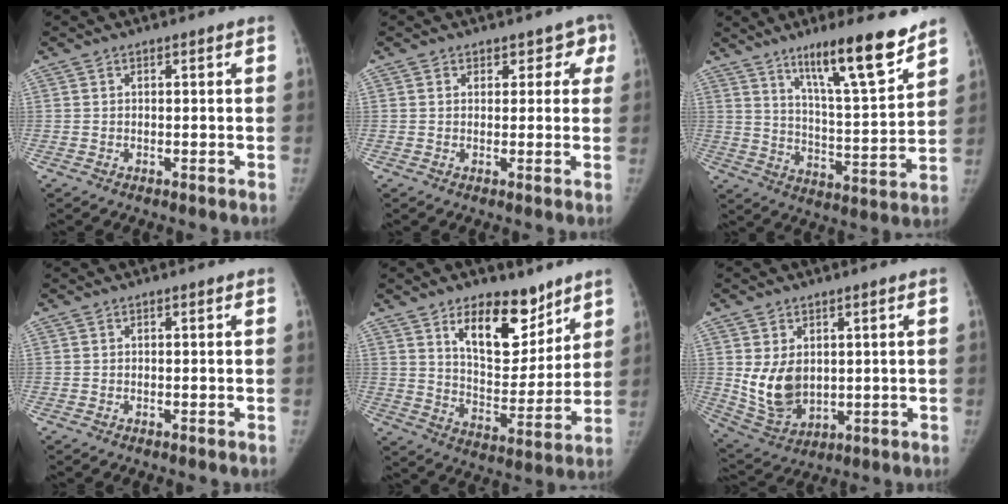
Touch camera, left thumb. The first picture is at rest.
{"total": 3.9, "force": [2.1, 3.0, 1.3], "torque": [0.030, -0.003, 0.019]}
{"total": 16.7, "force": [11.5, 2.5, 11.8], "torque": [-0.166, -0.077, 0.192]}
{"total": 0.0}
{"total": 15.1, "force": [9.6, 7.7, 8.8], "torque": [-0.089, -0.070, 0.163]}
{"total": 9.9, "force": [1.3, 7.0, 6.9], "torque": [-0.108, -0.020, 0.049]}